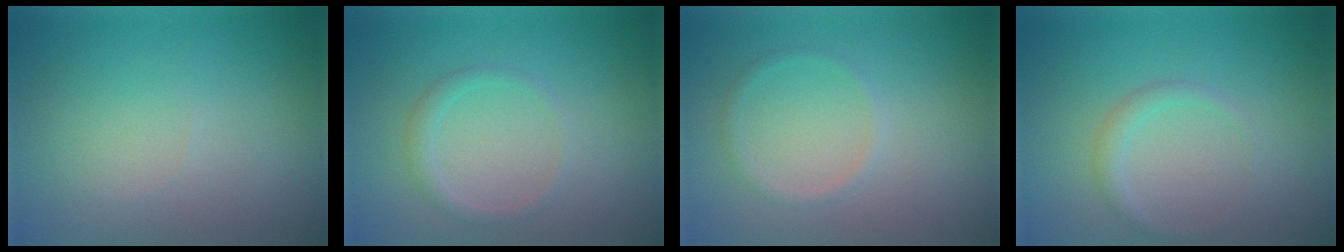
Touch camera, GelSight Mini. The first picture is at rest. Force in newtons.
{"total": 1.3, "press": 1.3, "slide": 0.2}
{"total": 1.0, "press": 1.0, "slide": 0.0}
{"total": 1.3, "press": 1.3, "slide": 0.0}